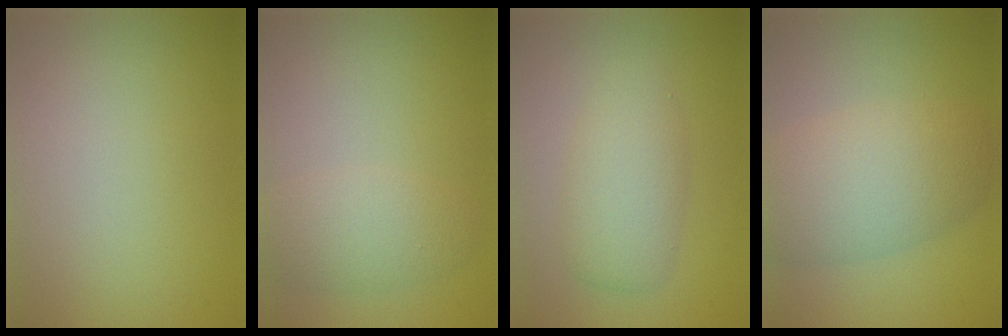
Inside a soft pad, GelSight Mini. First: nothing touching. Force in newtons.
{"total": 2.7, "press": 2.7, "slide": 0.1}
{"total": 3.8, "press": 3.8, "slide": 0.1}
{"total": 6.3, "press": 6.3, "slide": 0.3}